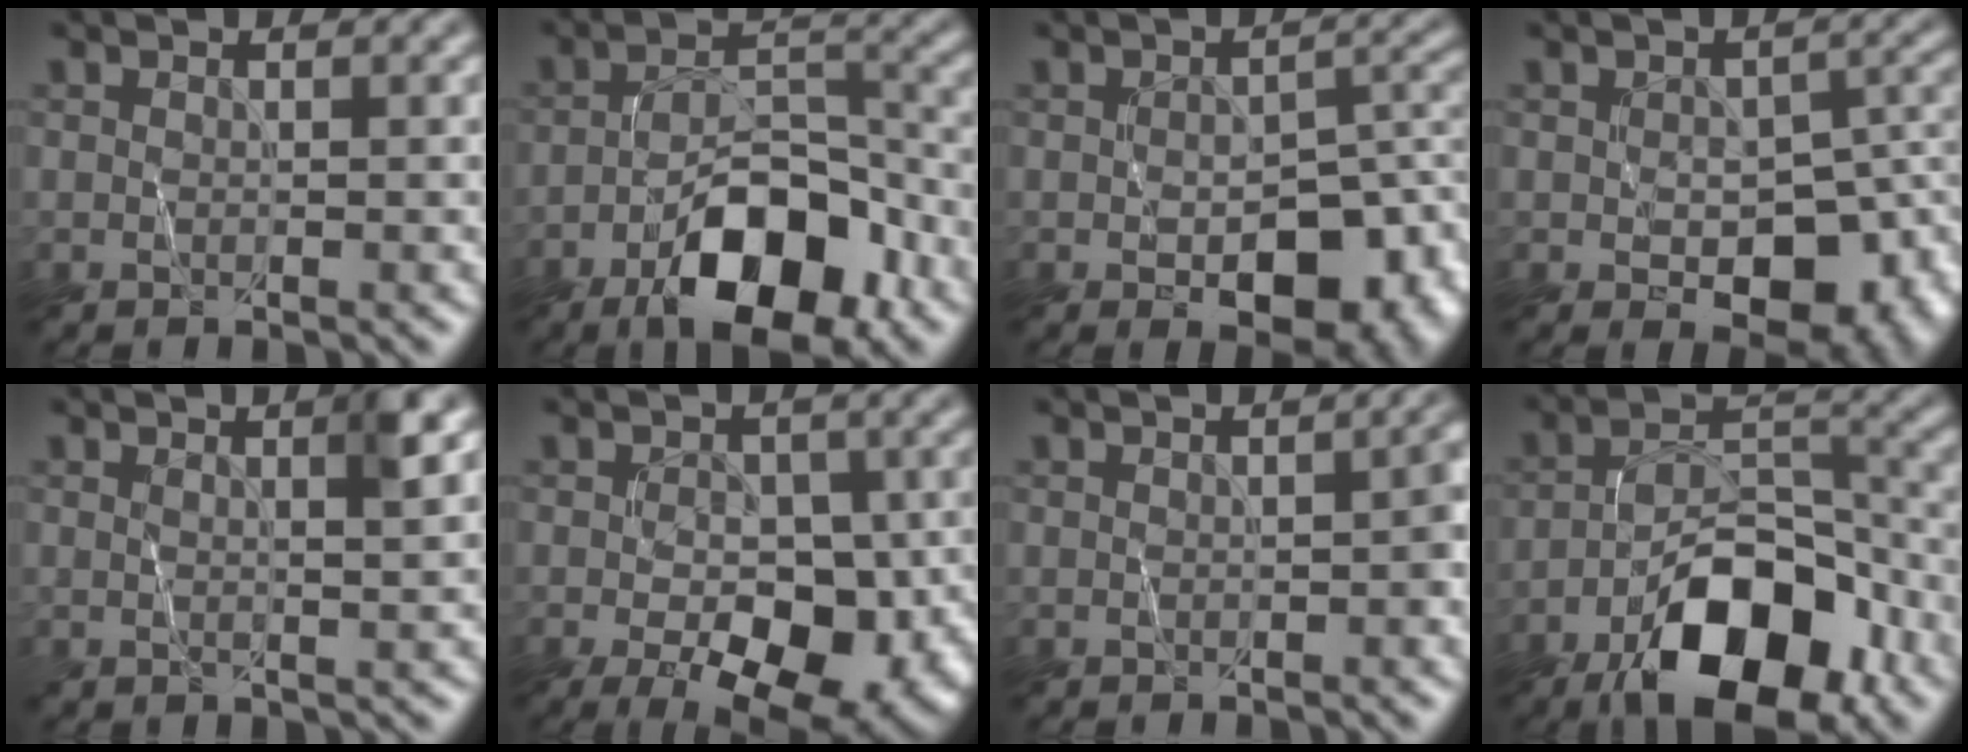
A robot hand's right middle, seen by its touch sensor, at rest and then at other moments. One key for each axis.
{"total": 10.0, "fx": -5.8, "fy": 3.9, "fz": 7.2, "tx": -0.113, "ty": 0.015, "tz": -0.096}
{"total": 8.2, "fx": -3.5, "fy": 4.2, "fz": 6.2, "tx": -0.086, "ty": -0.008, "tz": -0.040}
{"total": 8.0, "fx": -2.6, "fy": 4.5, "fz": 6.1, "tx": -0.086, "ty": -0.015, "tz": -0.024}
{"total": 2.4, "fx": 0.9, "fy": 0.4, "fz": 2.2, "tx": -0.027, "ty": 0.004, "tz": 0.015}
{"total": 9.2, "fx": -3.7, "fy": 4.7, "fz": 7.0, "tx": -0.082, "ty": 0.003, "tz": -0.057}
{"total": 1.6, "fx": -0.2, "fy": 0.2, "fz": 1.6, "tx": -0.020, "ty": 0.007, "tz": -0.001}
{"total": 11.9, "fx": -7.3, "fy": 4.8, "fz": 8.0, "tx": -0.127, "ty": 0.012, "tz": -0.128}